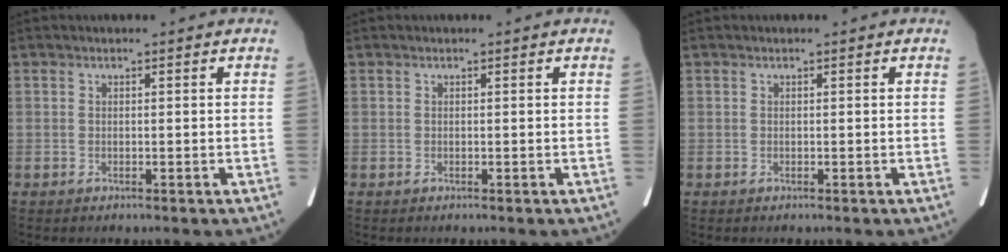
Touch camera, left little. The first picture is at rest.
{"total": 0.0}
{"total": 0.0}